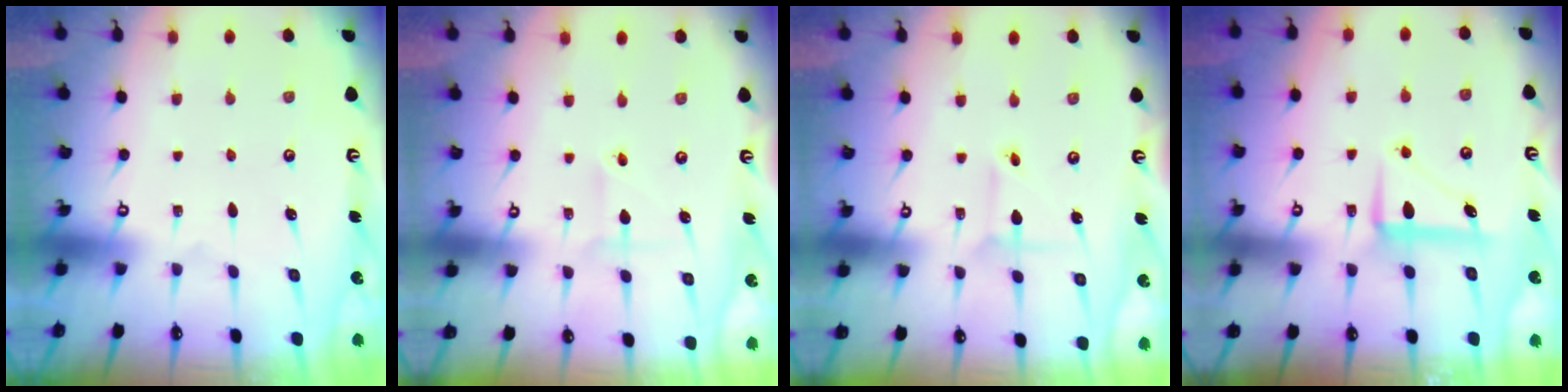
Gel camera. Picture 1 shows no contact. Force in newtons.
{"total": 2.3, "press": 2.3, "slide": 0.5}
{"total": 2.9, "press": 2.8, "slide": 0.3}
{"total": 8.0, "press": 8.0, "slide": 0.7}